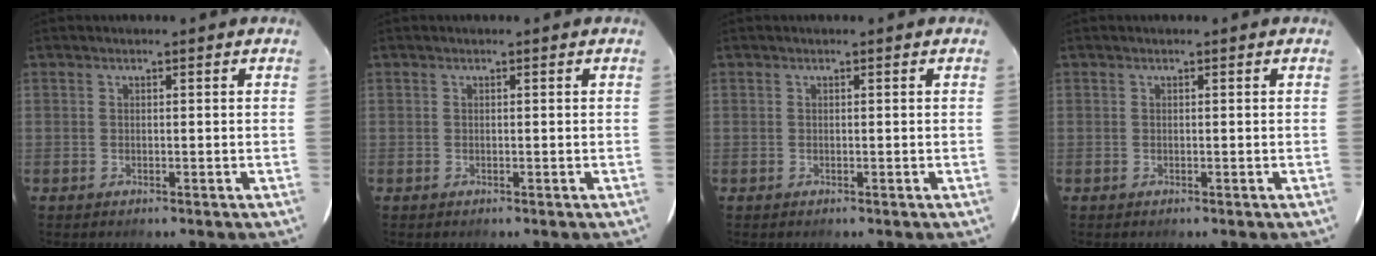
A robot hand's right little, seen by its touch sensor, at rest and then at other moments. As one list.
[{"total": 0.0}, {"total": 0.0}, {"total": 0.0}]